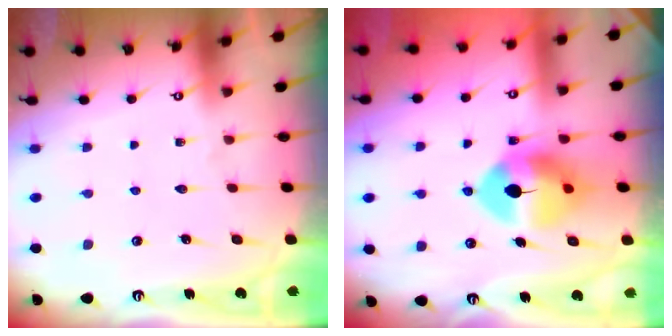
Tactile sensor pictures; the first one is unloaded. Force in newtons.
{"total": 10.0, "press": 9.9, "slide": 1.3}